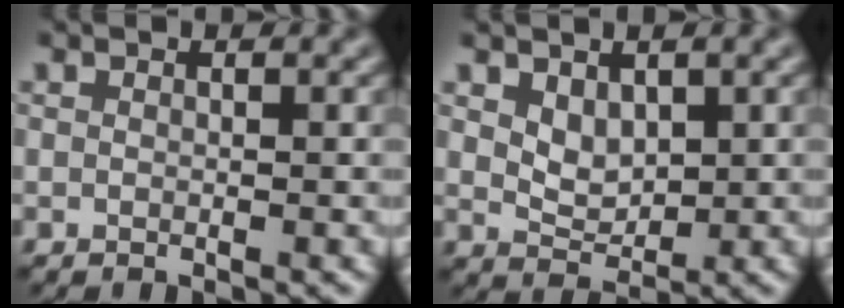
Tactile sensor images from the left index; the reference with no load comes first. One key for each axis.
{"total": 2.1, "fx": 1.1, "fy": 1.2, "fz": 1.3, "tx": -0.026, "ty": -0.007, "tz": 0.028}